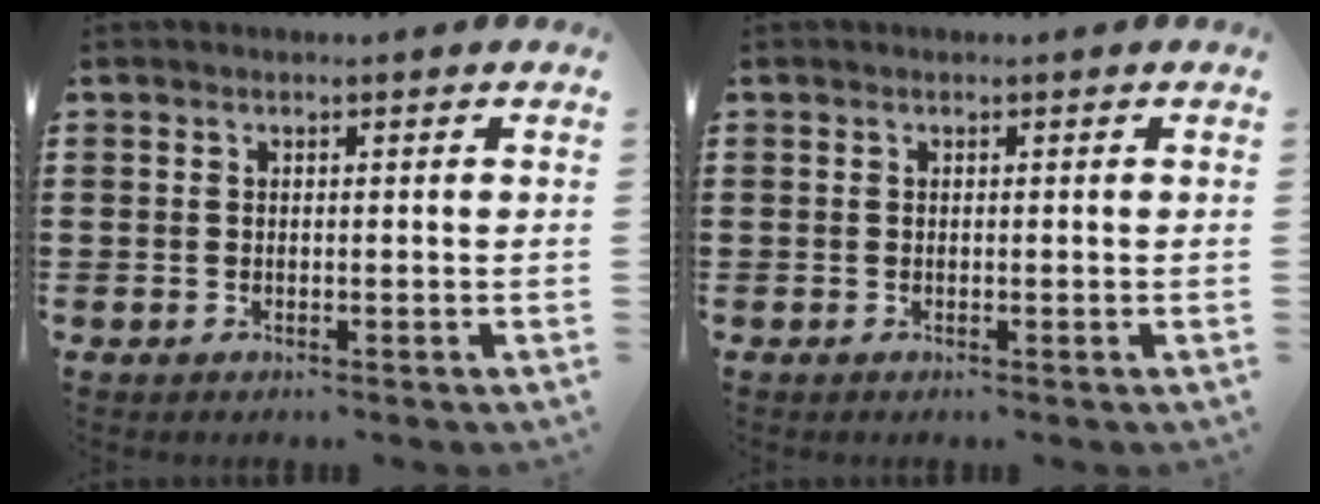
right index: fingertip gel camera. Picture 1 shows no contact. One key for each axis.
{"total": 0.0}